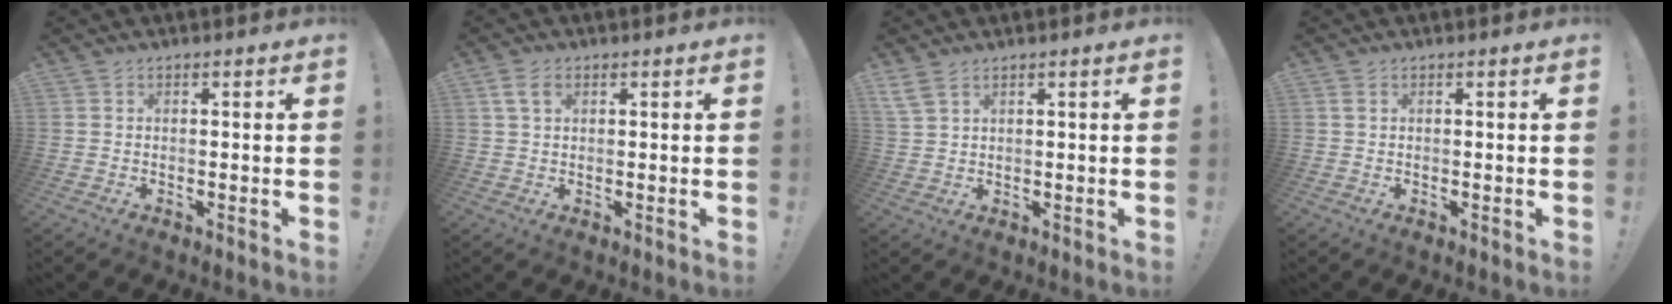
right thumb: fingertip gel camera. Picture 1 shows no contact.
{"total": 4.5, "force": [1.9, 2.5, 3.2], "torque": [-0.052, 0.000, 0.036]}
{"total": 4.1, "force": [2.8, 1.5, 2.6], "torque": [-0.059, -0.006, 0.057]}
{"total": 0.8, "force": [0.5, 0.4, 0.6], "torque": [-0.005, -0.001, 0.006]}